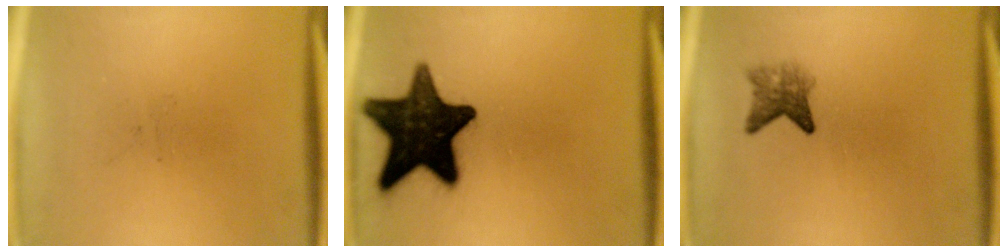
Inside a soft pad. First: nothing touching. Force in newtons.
{"total": 17.4}
{"total": 3.0}